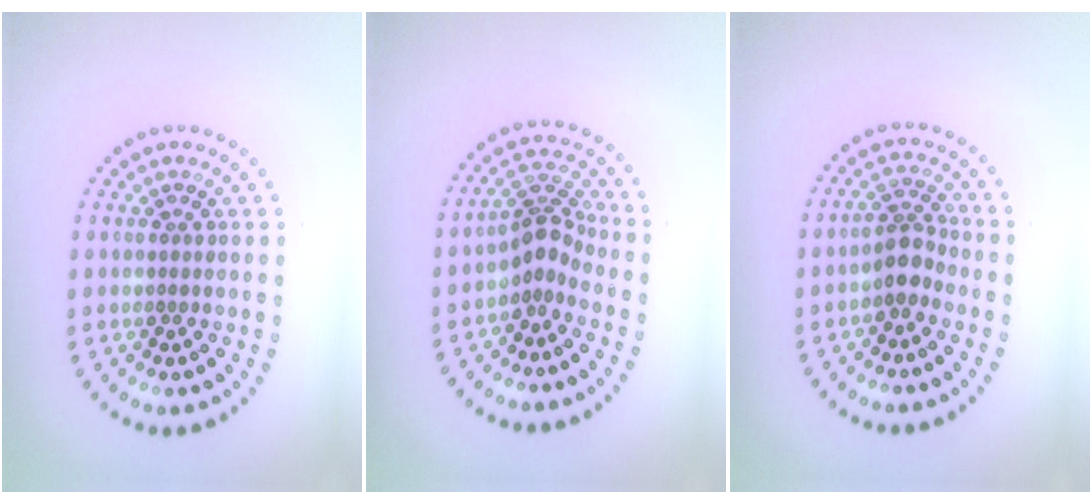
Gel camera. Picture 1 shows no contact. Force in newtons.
{"total": 2.8, "press": 2.0, "slide": 1.9}
{"total": 2.5, "press": 2.0, "slide": 1.5}